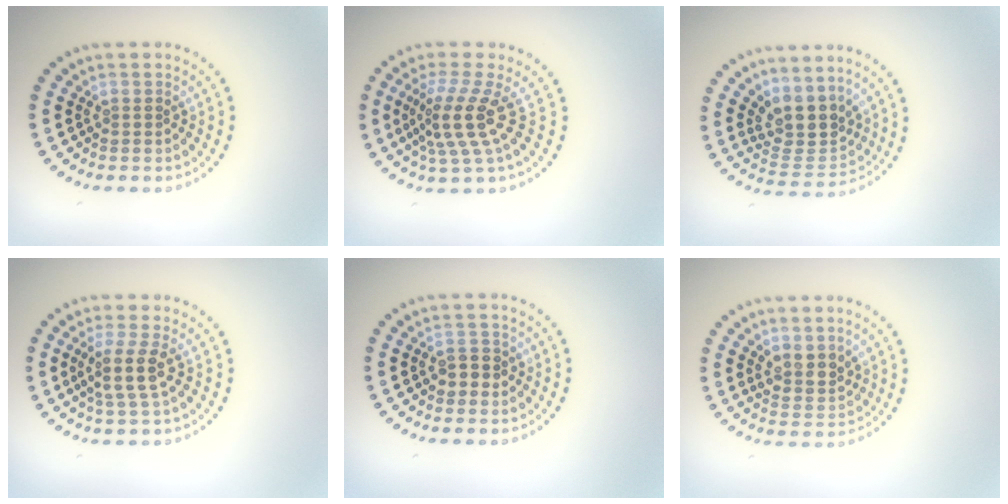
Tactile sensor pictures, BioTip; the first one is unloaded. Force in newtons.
{"total": 4.2, "press": 2.9, "slide": 3.0}
{"total": 4.0, "press": 3.2, "slide": 2.4}
{"total": 2.8, "press": 2.3, "slide": 1.6}
{"total": 1.8, "press": 1.8, "slide": 0.4}
{"total": 2.5, "press": 2.2, "slide": 1.1}